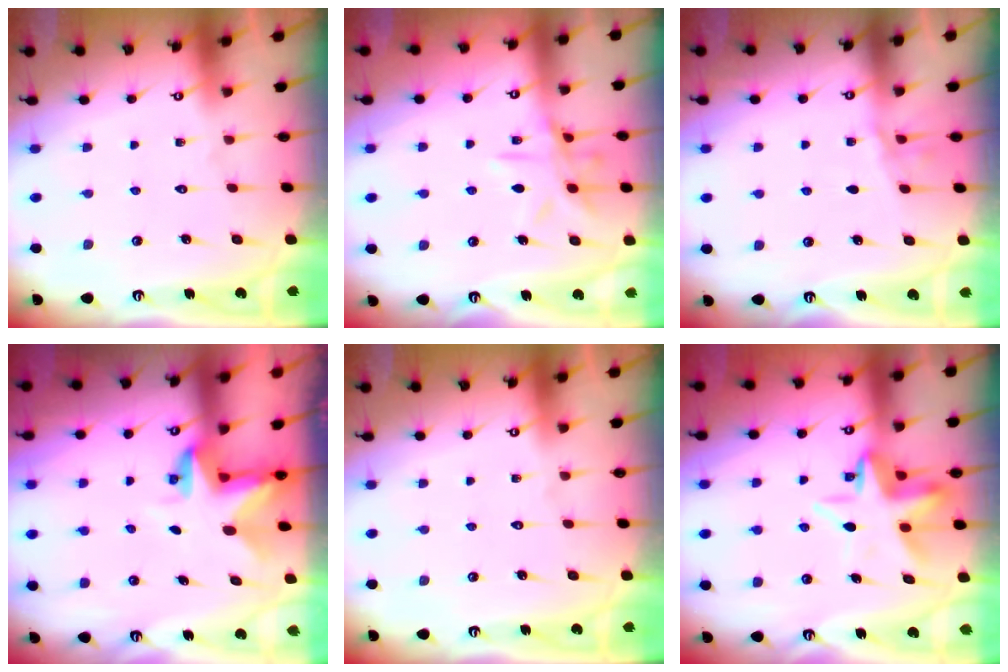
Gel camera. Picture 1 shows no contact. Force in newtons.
{"total": 11.1, "press": 11.1, "slide": 0.8}
{"total": 2.6, "press": 2.6, "slide": 0.4}
{"total": 3.3, "press": 3.3, "slide": 0.2}
{"total": 0.0}
{"total": 7.7, "press": 7.2, "slide": 2.8}